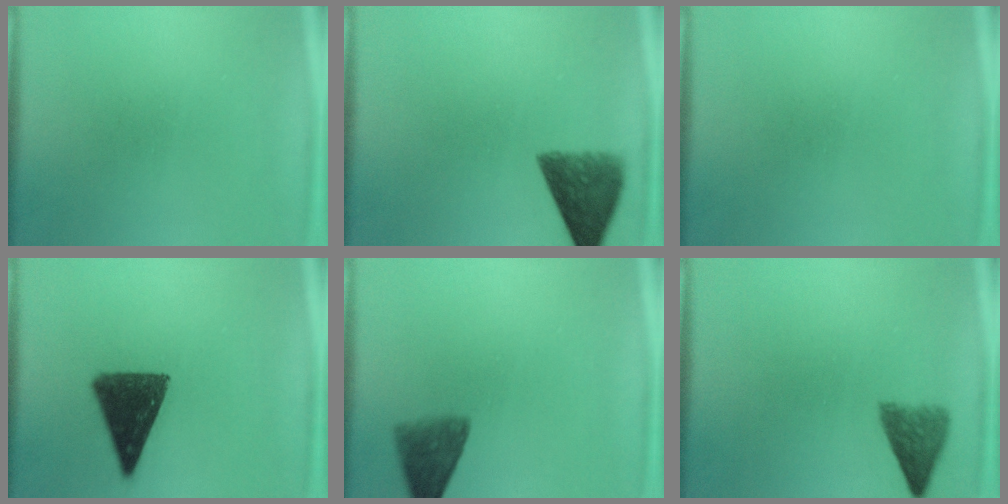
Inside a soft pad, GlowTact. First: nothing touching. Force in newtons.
{"total": 8.3}
{"total": 0.0}
{"total": 12.4}
{"total": 5.4}
{"total": 4.1}